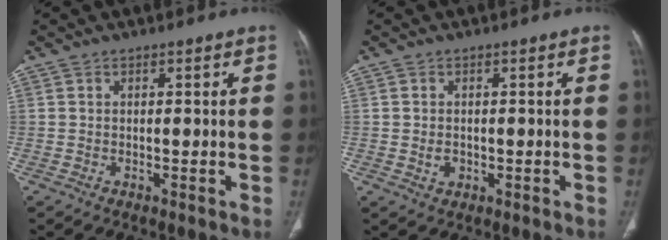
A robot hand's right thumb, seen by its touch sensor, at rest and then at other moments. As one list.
[{"total": 2.0, "force": [-0.3, 1.5, 1.2], "torque": [-0.018, 0.001, -0.001]}]